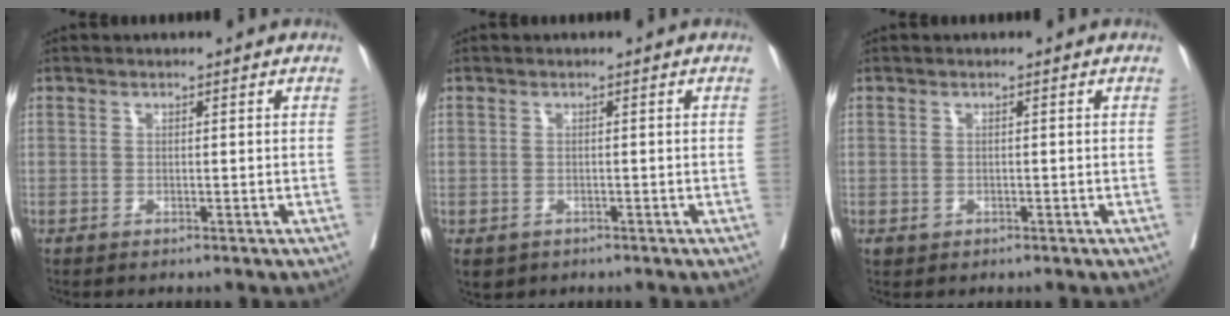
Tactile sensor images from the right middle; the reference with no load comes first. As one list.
[{"total": 2.9, "force": [-1.8, 2.1, 0.9], "torque": [-0.017, -0.005, -0.022]}, {"total": 0.9, "force": [-0.3, 0.8, 0.3], "torque": [-0.004, 0.002, 0.001]}]